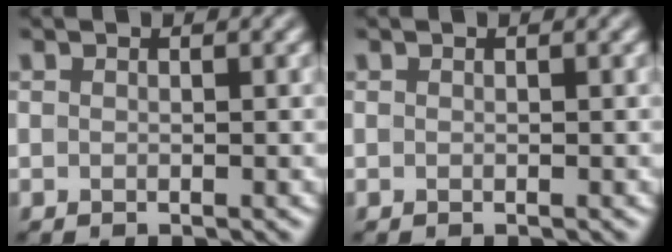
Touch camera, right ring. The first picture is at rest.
{"total": 0.0}